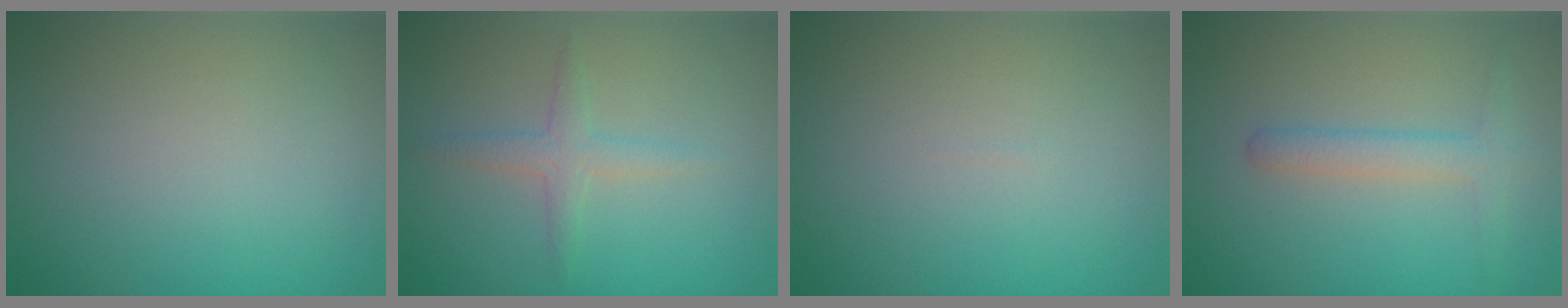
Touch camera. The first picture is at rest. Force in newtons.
{"total": 1.8, "press": 1.8, "slide": 0.1}
{"total": 0.0}
{"total": 2.2, "press": 2.2, "slide": 0.1}